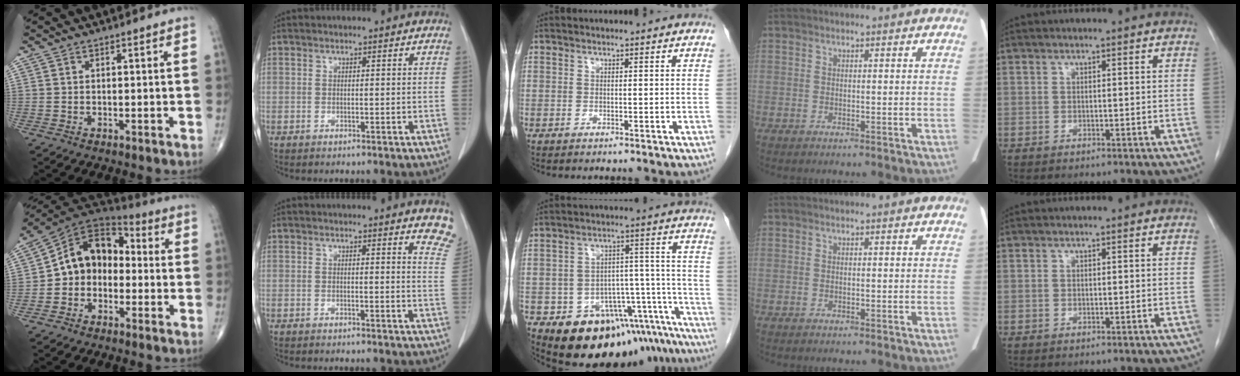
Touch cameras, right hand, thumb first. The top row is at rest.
{"thumb": {"total": 12.5, "force": [-1.2, 9.6, 7.9], "torque": [-0.097, 0.046, -0.039]}, "index": {"total": 5.7, "force": [5.2, 1.0, 2.1], "torque": [-0.009, -0.026, 0.028]}, "middle": {"total": 18.9, "force": [-16.1, 7.5, 6.6], "torque": [-0.029, 0.062, -0.205]}}